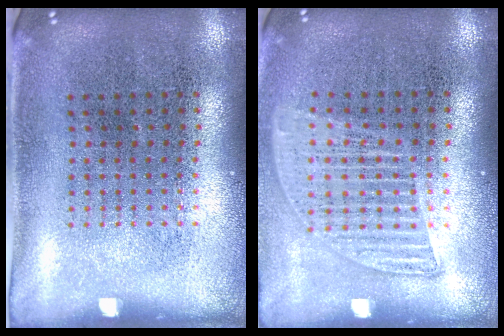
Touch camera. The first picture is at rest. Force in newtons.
{"total": 1.2, "press": 1.1, "slide": 0.5}